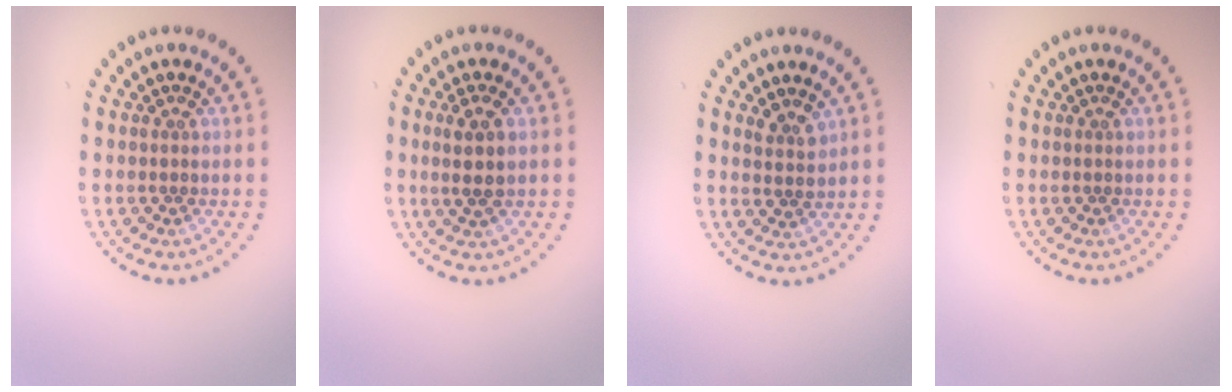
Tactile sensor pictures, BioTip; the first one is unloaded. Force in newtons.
{"total": 2.4, "press": 2.2, "slide": 1.0}
{"total": 1.4, "press": 1.2, "slide": 0.6}
{"total": 0.0}